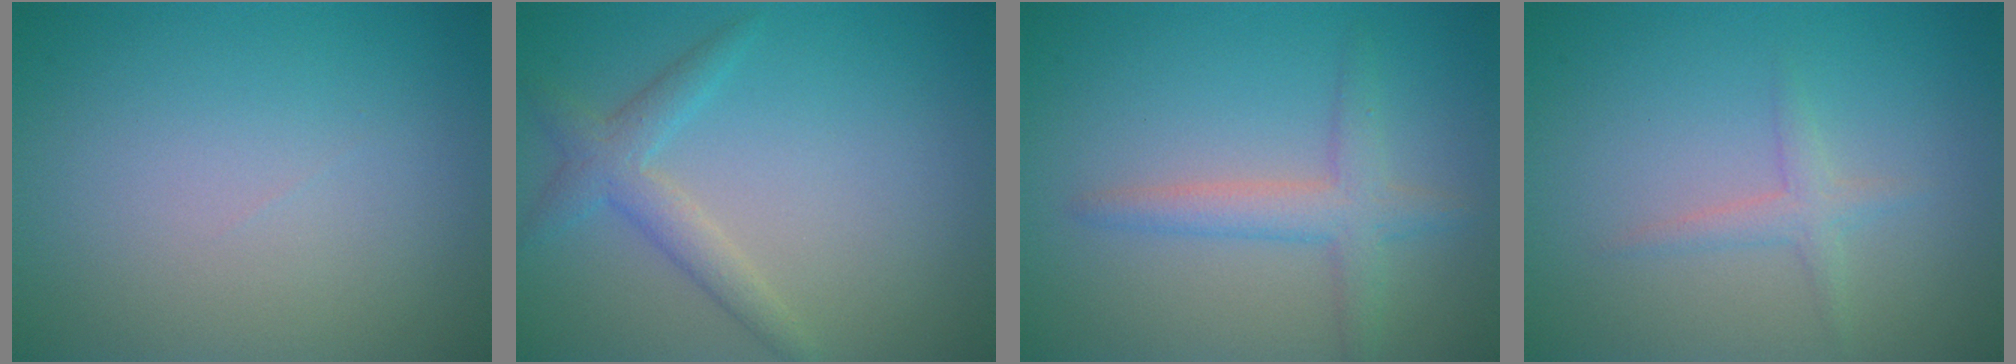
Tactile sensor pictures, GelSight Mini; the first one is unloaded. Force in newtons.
{"total": 2.6, "press": 2.6, "slide": 0.2}
{"total": 2.9, "press": 2.9, "slide": 0.2}
{"total": 1.5, "press": 1.5, "slide": 0.1}